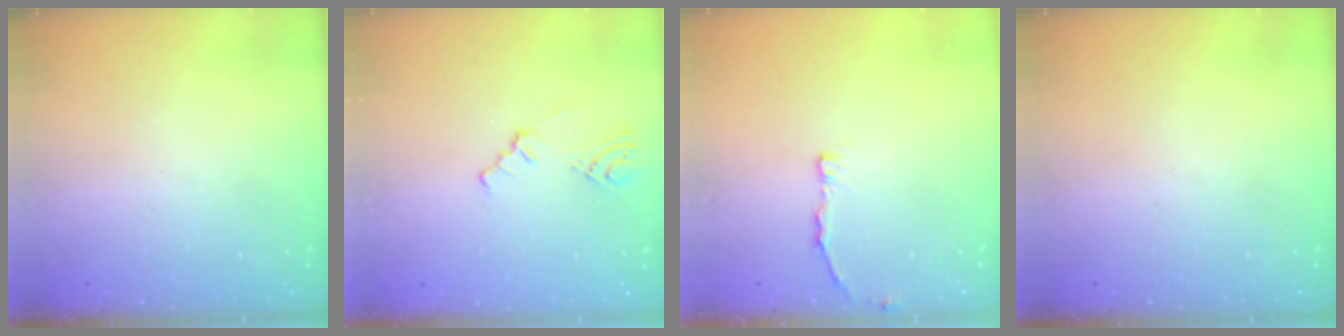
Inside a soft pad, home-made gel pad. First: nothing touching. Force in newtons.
{"total": 2.1, "press": 2.0, "slide": 0.7}
{"total": 4.0, "press": 4.0, "slide": 0.4}
{"total": 0.0}